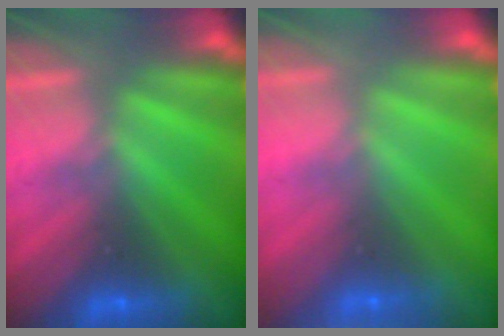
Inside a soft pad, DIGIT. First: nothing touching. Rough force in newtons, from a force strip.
{"total": 7.7}